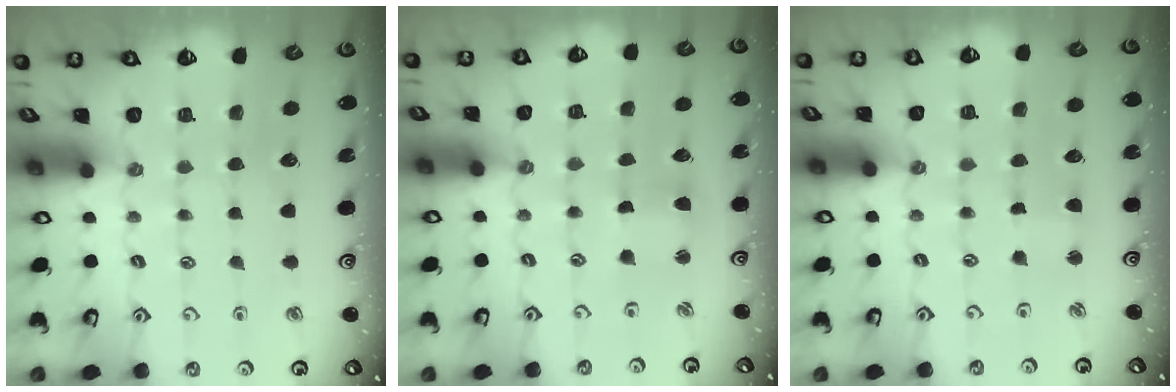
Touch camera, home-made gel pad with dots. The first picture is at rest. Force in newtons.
{"total": 2.2, "press": 2.2, "slide": 0.3}
{"total": 2.0, "press": 2.0, "slide": 0.3}